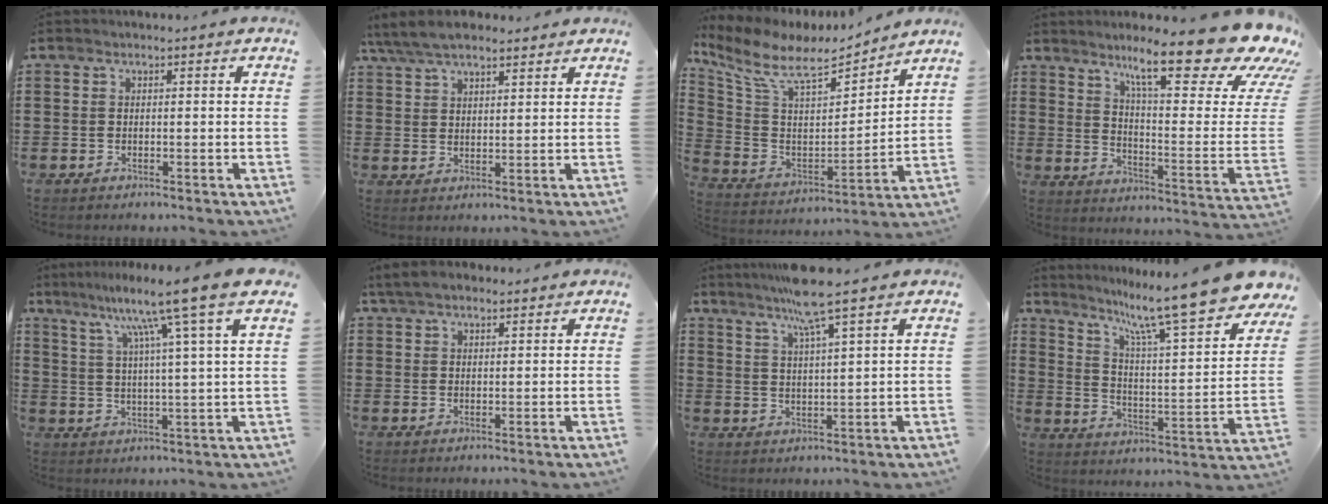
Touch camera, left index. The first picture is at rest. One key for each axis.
{"total": 6.1, "fx": 5.1, "fy": 2.0, "fz": 2.7, "tx": -0.067, "ty": -0.003, "tz": 0.096}
{"total": 9.6, "fx": 7.5, "fy": 3.4, "fz": 5.0, "tx": -0.133, "ty": -0.041, "tz": 0.128}
{"total": 18.2, "fx": 13.2, "fy": 2.5, "fz": 12.3, "tx": -0.209, "ty": -0.084, "tz": 0.211}
{"total": 10.2, "fx": 6.9, "fy": -1.7, "fz": 7.2, "tx": -0.158, "ty": -0.031, "tz": 0.100}
{"total": 3.8, "fx": 3.1, "fy": 1.3, "fz": 1.7, "tx": -0.041, "ty": 0.003, "tz": 0.058}
{"total": 7.3, "fx": 5.6, "fy": -0.7, "fz": 4.6, "tx": -0.104, "ty": -0.012, "tz": 0.097}
{"total": 13.2, "fx": 10.9, "fy": -0.2, "fz": 7.5, "tx": -0.157, "ty": -0.080, "tz": 0.172}